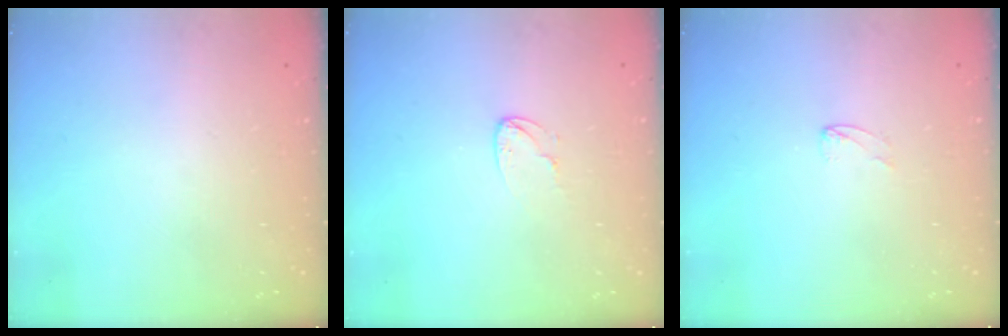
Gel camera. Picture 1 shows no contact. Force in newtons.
{"total": 4.2, "press": 4.2, "slide": 0.4}
{"total": 1.7, "press": 1.7, "slide": 0.1}